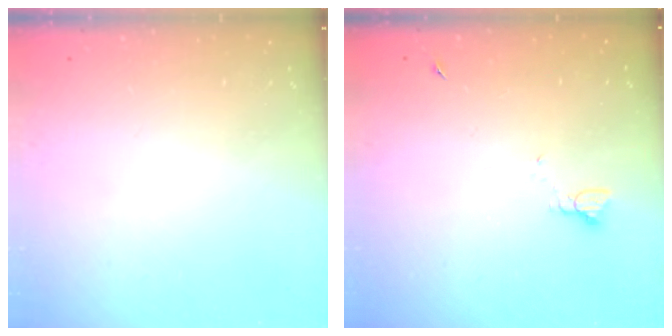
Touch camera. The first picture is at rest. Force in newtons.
{"total": 2.7, "press": 2.7, "slide": 0.3}